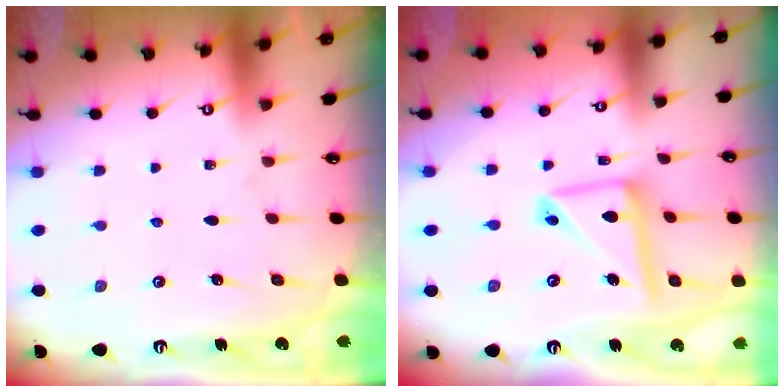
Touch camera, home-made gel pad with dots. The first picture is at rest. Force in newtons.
{"total": 12.5, "press": 12.4, "slide": 1.2}